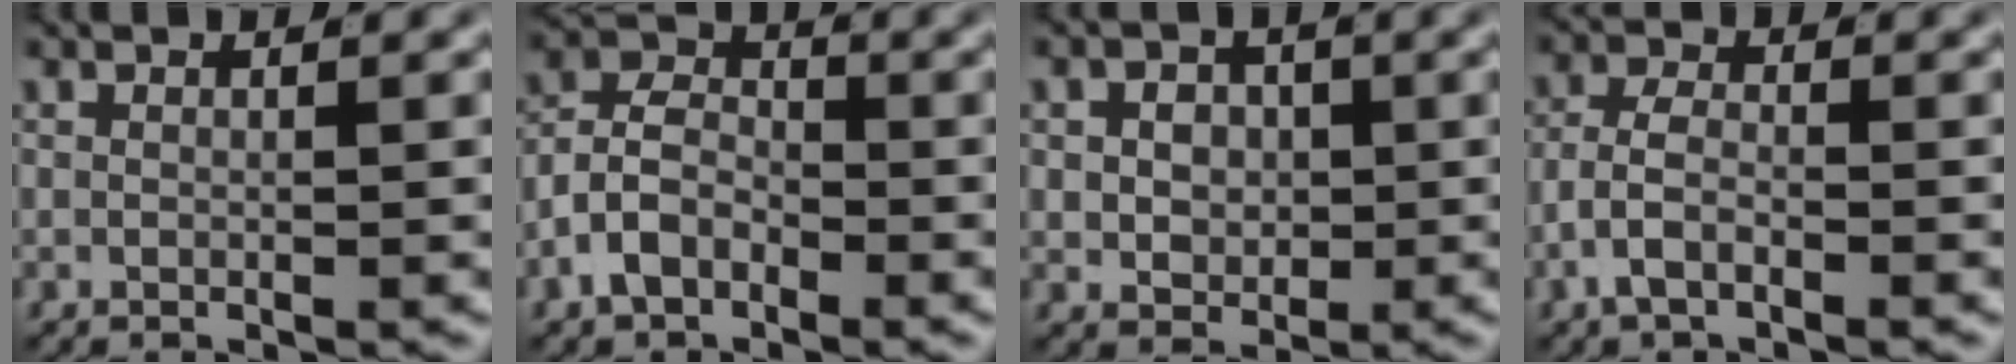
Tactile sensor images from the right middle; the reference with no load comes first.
{"total": 4.6, "force": [-1.9, 3.2, 2.7], "torque": [-0.040, -0.004, -0.042]}
{"total": 3.4, "force": [-0.2, 2.9, 1.8], "torque": [-0.023, -0.013, 0.004]}
{"total": 2.9, "force": [-1.4, 1.4, 2.1], "torque": [-0.039, 0.000, -0.030]}